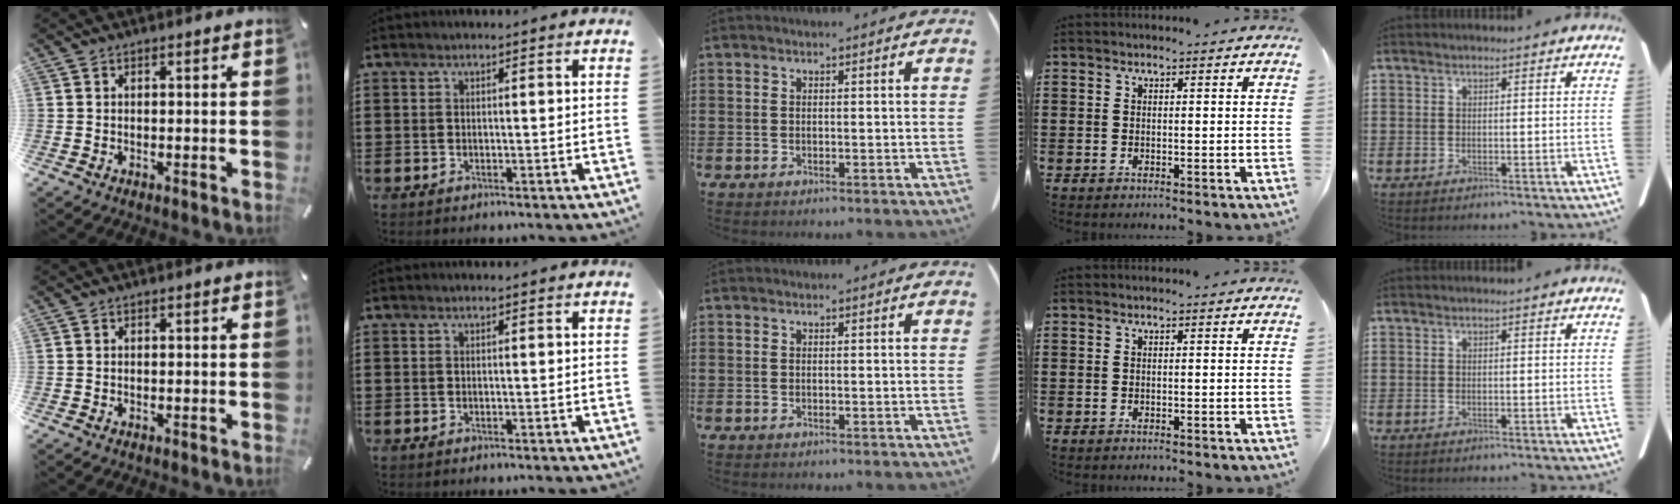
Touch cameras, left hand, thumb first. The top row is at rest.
{}